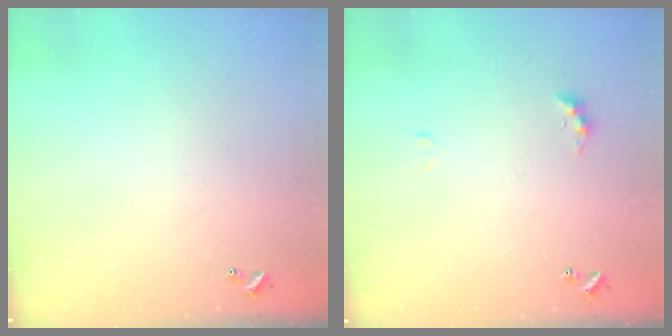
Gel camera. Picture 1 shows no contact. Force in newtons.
{"total": 4.9, "press": 4.8, "slide": 0.7}